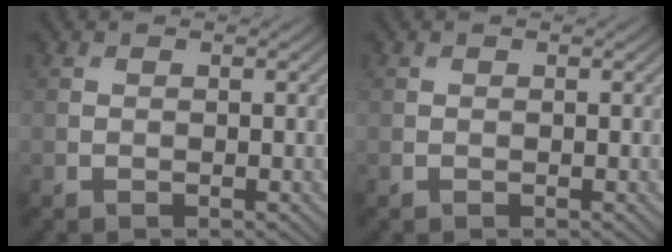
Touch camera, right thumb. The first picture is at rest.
{"total": 0.0}